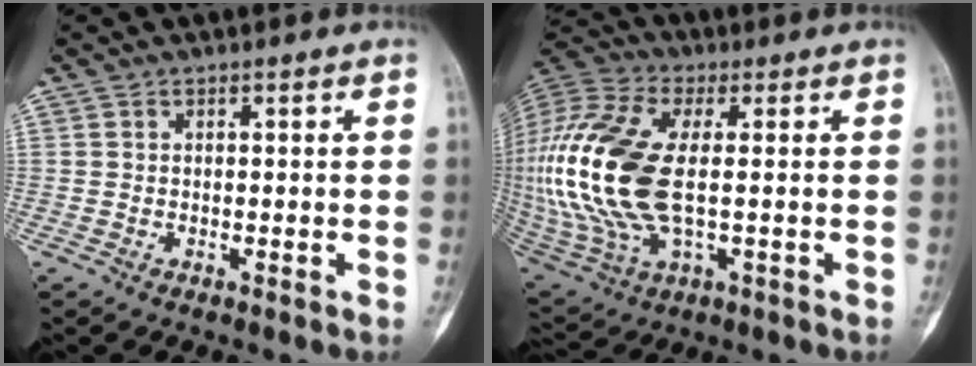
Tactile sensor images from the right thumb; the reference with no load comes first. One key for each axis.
{"total": 24.5, "fx": 0.3, "fy": 12.4, "fz": 21.1, "tx": -0.495, "ty": -0.006, "tz": 0.011}